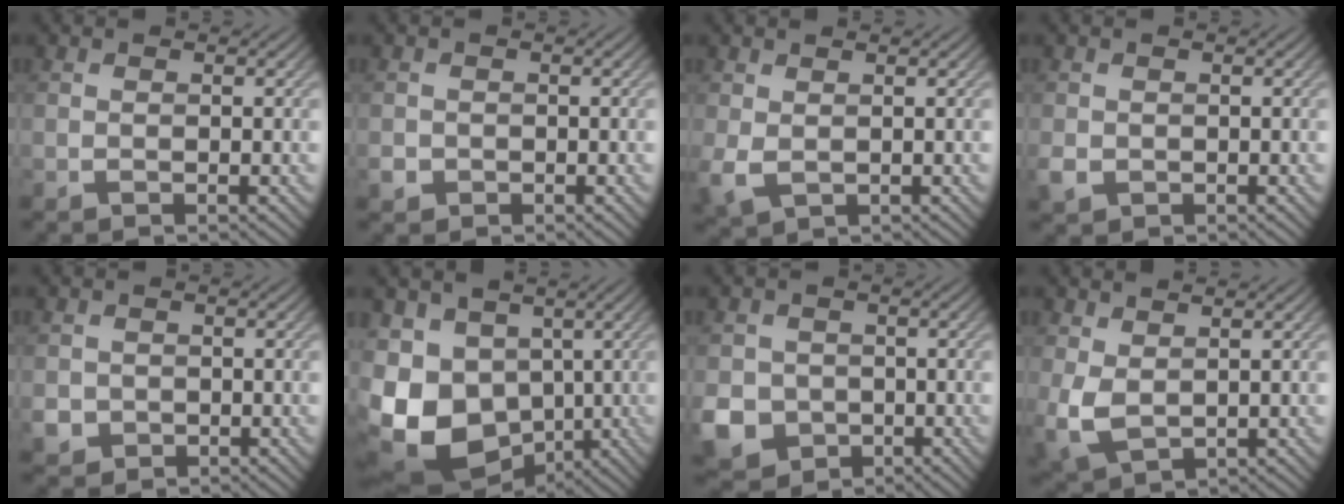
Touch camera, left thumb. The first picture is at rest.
{"total": 1.5, "force": [-0.6, 1.3, 0.4], "torque": [-0.007, -0.006, -0.017]}
{"total": 3.1, "force": [0.1, 2.0, 2.3], "torque": [-0.067, -0.006, 0.002]}
{"total": 1.9, "force": [-0.5, 1.6, 0.9], "torque": [-0.023, -0.007, -0.011]}
{"total": 2.5, "force": [-0.9, 2.3, 0.6], "torque": [-0.017, -0.010, -0.019]}
{"total": 16.1, "force": [-4.3, 12.2, 9.5], "torque": [-0.237, -0.030, -0.053]}
{"total": 7.1, "force": [-2.3, 6.2, 2.5], "torque": [-0.077, -0.021, -0.058]}
{"total": 4.8, "force": [0.9, 3.0, 3.7], "torque": [-0.101, -0.008, 0.017]}